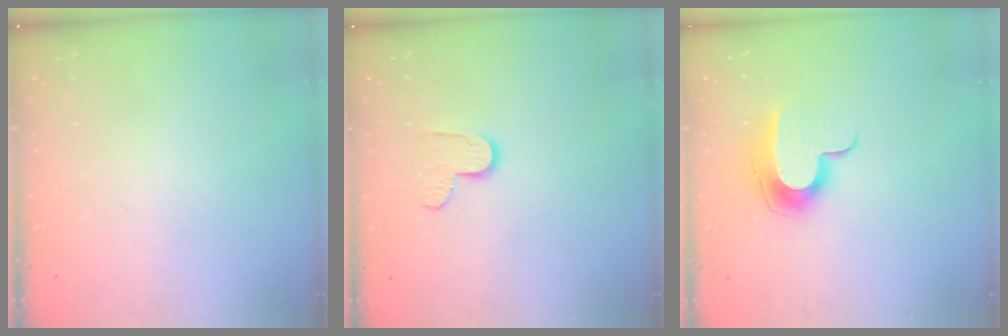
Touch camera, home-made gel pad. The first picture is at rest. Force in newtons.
{"total": 7.0, "press": 7.0, "slide": 0.3}
{"total": 10.2, "press": 10.2, "slide": 0.2}